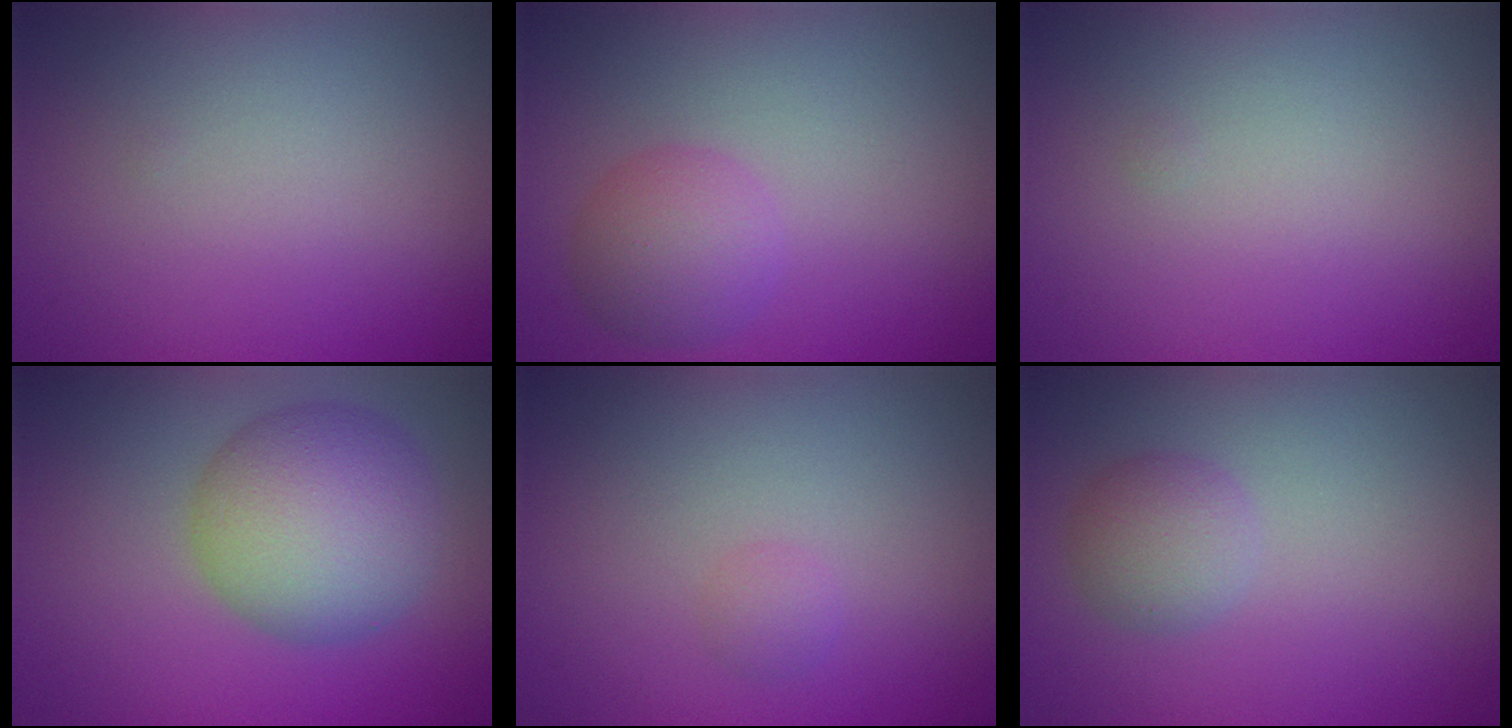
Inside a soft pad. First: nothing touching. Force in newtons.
{"total": 3.2, "press": 3.2, "slide": 0.2}
{"total": 0.0}
{"total": 7.3, "press": 7.3, "slide": 0.2}
{"total": 0.8, "press": 0.8, "slide": 0.1}
{"total": 2.2, "press": 2.2, "slide": 0.2}